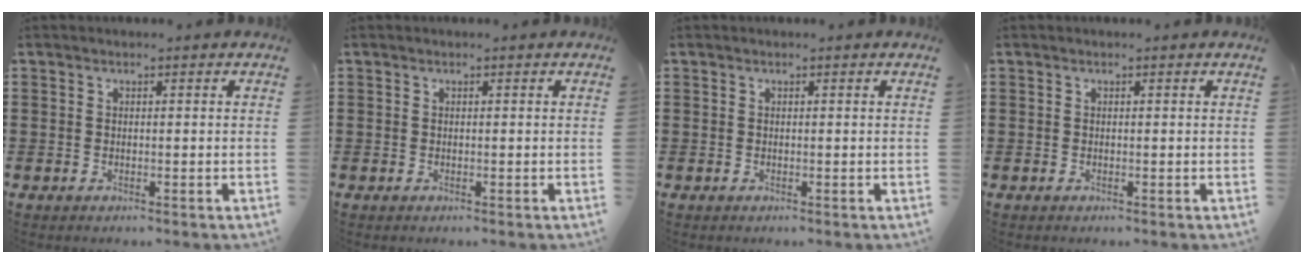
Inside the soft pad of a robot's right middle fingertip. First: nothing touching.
{"total": 0.0}
{"total": 0.0}
{"total": 0.0}